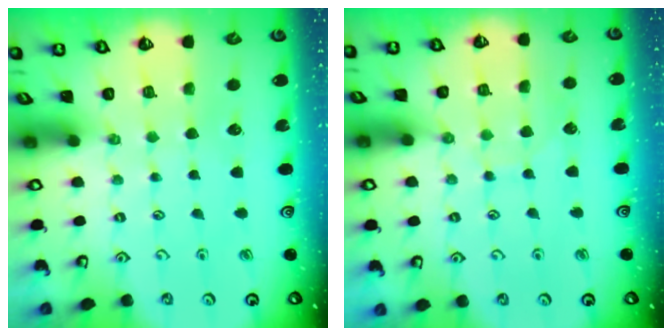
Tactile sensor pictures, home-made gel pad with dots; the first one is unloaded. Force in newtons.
{"total": 6.6, "press": 6.6, "slide": 0.4}